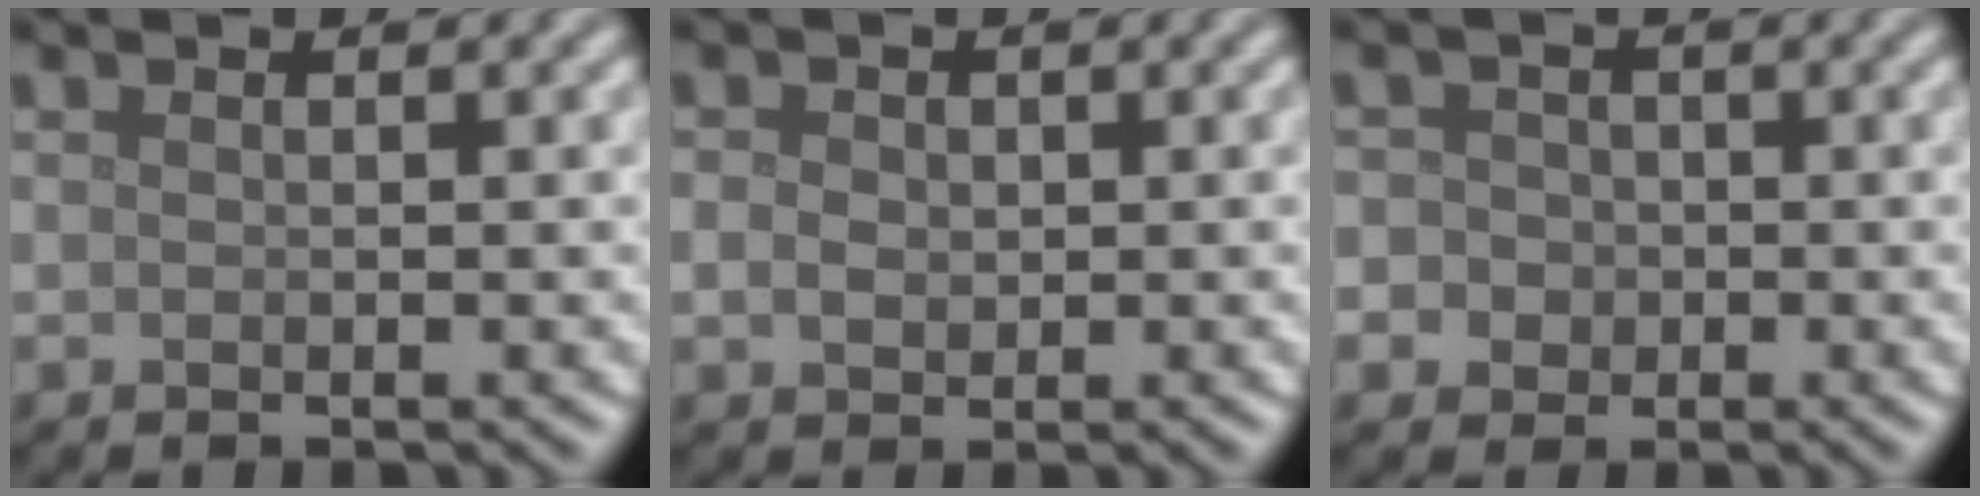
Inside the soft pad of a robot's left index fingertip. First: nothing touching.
{"total": 1.6, "force": [0.1, 1.3, 0.8], "torque": [-0.015, 0.000, -0.001]}
{"total": 5.0, "force": [-0.2, 4.8, 1.5], "torque": [-0.016, 0.026, -0.030]}